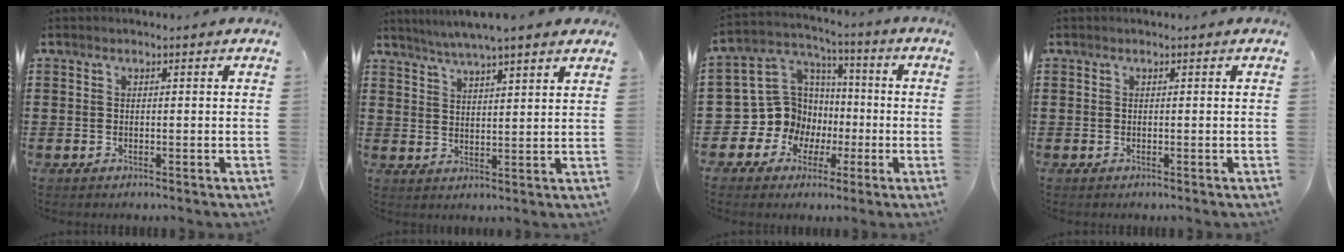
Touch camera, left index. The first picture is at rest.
{"total": 4.3, "force": [3.9, -0.1, 1.8], "torque": [-0.047, -0.011, 0.068]}
{"total": 10.9, "force": [-1.5, 10.4, 2.7], "torque": [-0.106, -0.004, -0.017]}
{"total": 0.0}